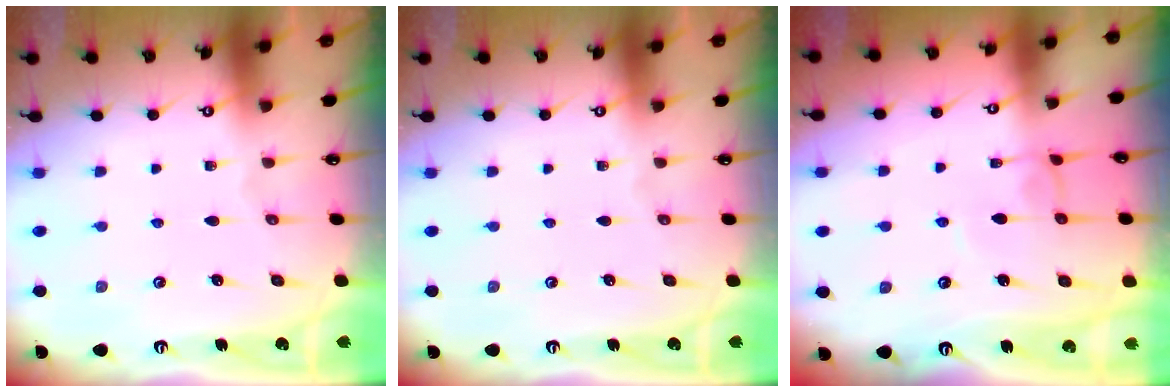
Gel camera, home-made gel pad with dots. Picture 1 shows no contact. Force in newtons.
{"total": 0.0}
{"total": 2.3, "press": 2.3, "slide": 0.2}